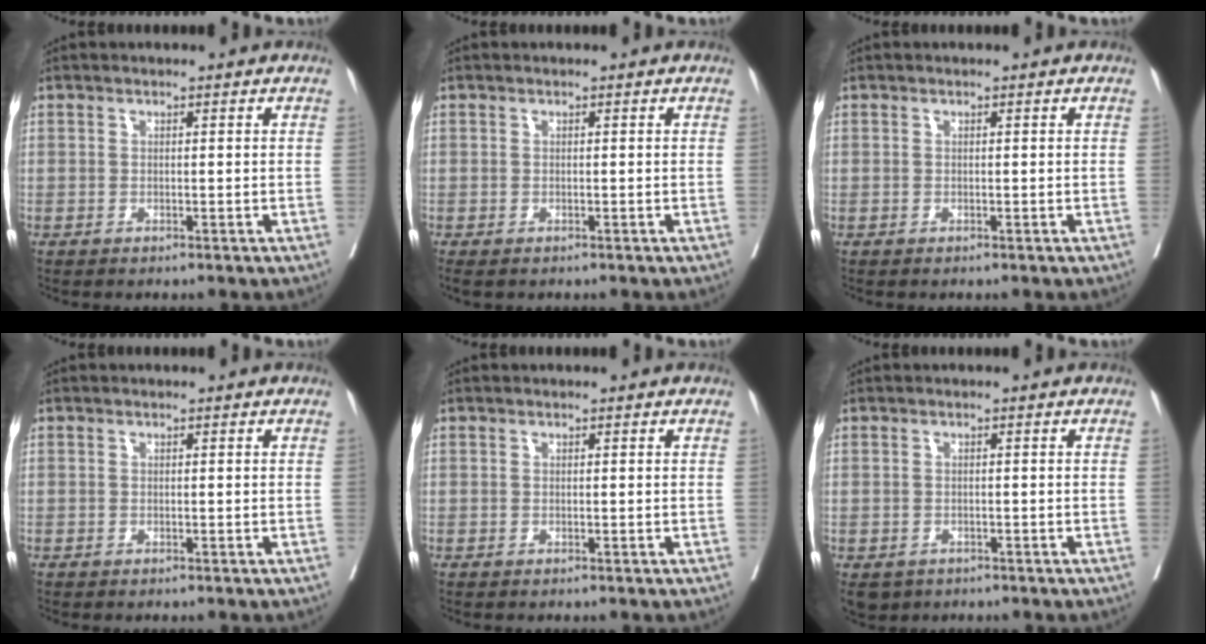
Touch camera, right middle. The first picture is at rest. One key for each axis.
{"total": 1.1, "fx": -0.8, "fy": 0.6, "fz": 0.5, "tx": -0.006, "ty": -0.002, "tz": -0.010}
{"total": 0.0}
{"total": 0.0}
{"total": 0.0}
{"total": 3.7, "fx": -2.4, "fy": 2.6, "fz": 1.0, "tx": -0.010, "ty": -0.002, "tz": -0.035}